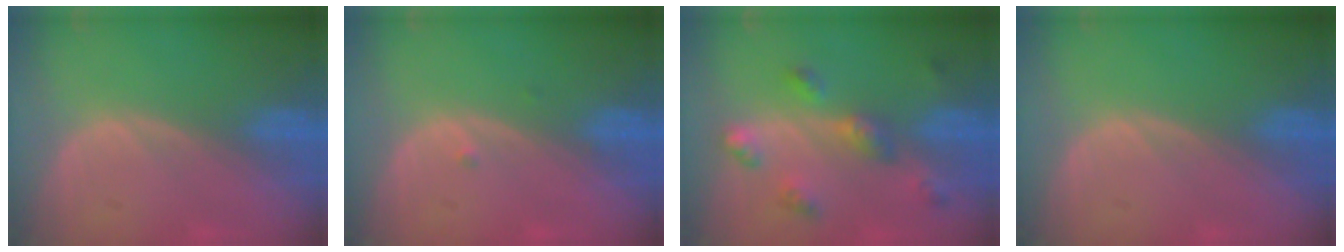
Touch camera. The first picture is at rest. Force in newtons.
{"total": 0.6, "press": 0.5, "slide": 0.3}
{"total": 6.4, "press": 5.7, "slide": 2.8}
{"total": 0.0}